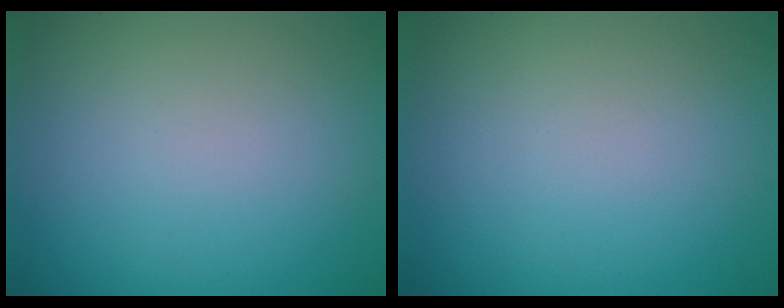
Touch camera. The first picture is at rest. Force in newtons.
{"total": 0.0}